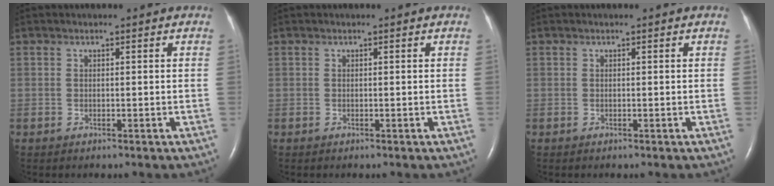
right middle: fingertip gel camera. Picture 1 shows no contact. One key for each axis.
{"total": 0.0}
{"total": 0.0}